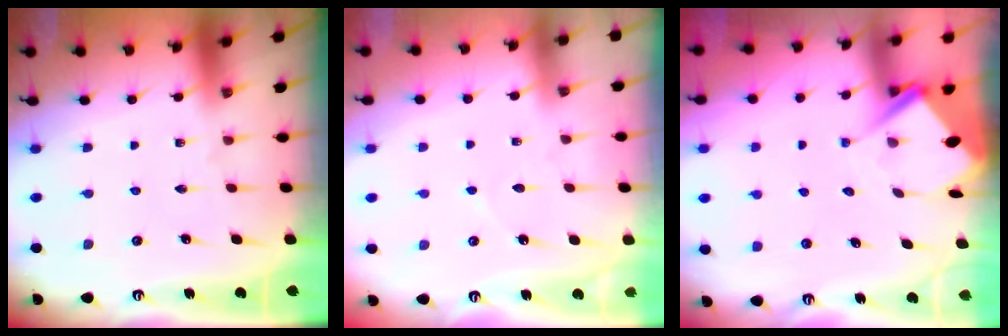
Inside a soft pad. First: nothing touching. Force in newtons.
{"total": 2.9, "press": 2.9, "slide": 0.3}
{"total": 5.9, "press": 5.9, "slide": 0.4}